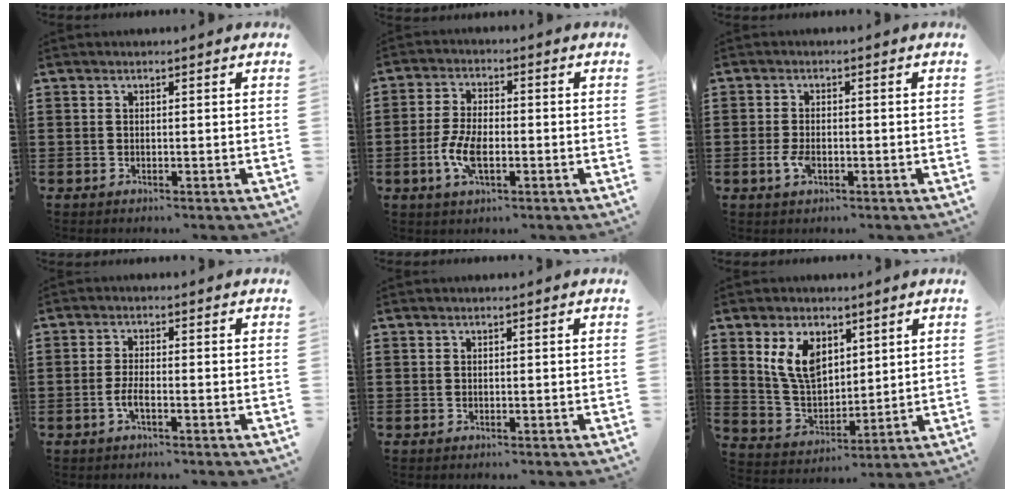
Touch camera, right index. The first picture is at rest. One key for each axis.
{"total": 6.3, "fx": -1.8, "fy": 2.9, "fz": 5.3, "tx": -0.125, "ty": -0.004, "tz": -0.038}
{"total": 2.8, "fx": -0.9, "fy": 1.4, "fz": 2.3, "tx": -0.057, "ty": -0.007, "tz": -0.018}
{"total": 2.6, "fx": -1.2, "fy": 0.5, "fz": 2.2, "tx": -0.053, "ty": -0.003, "tz": -0.027}
{"total": 0.0}
{"total": 8.5, "fx": 3.8, "fy": 5.1, "fz": 5.7, "tx": -0.141, "ty": 0.006, "tz": 0.068}